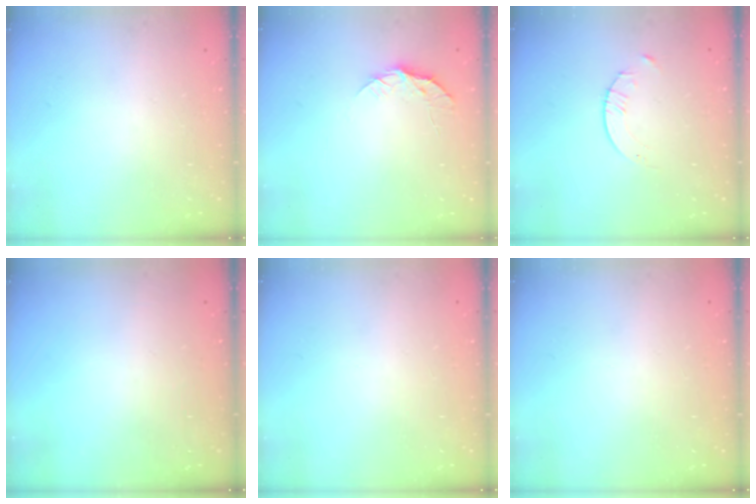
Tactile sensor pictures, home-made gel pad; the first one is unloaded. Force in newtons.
{"total": 8.1, "press": 8.1, "slide": 0.7}
{"total": 2.1, "press": 2.1, "slide": 0.3}
{"total": 0.0}
{"total": 0.0}
{"total": 0.0}